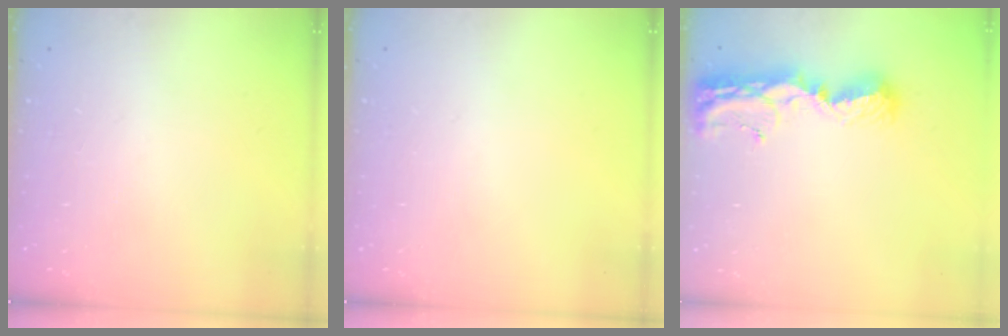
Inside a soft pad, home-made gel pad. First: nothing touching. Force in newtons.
{"total": 0.0}
{"total": 10.1, "press": 10.0, "slide": 0.8}